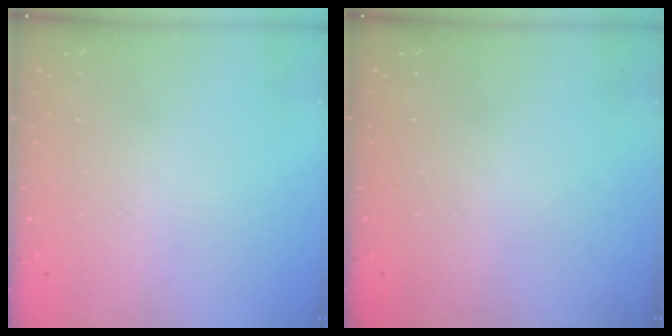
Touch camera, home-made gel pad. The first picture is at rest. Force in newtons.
{"total": 0.0}